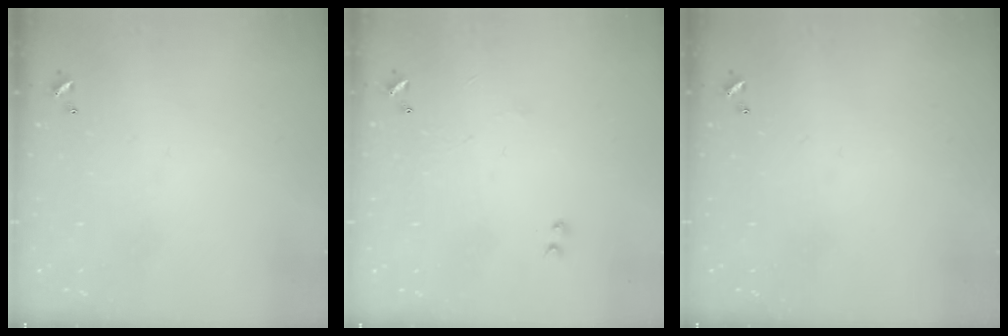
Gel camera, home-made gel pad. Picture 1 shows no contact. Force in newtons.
{"total": 0.9, "press": 0.8, "slide": 0.5}
{"total": 0.0}